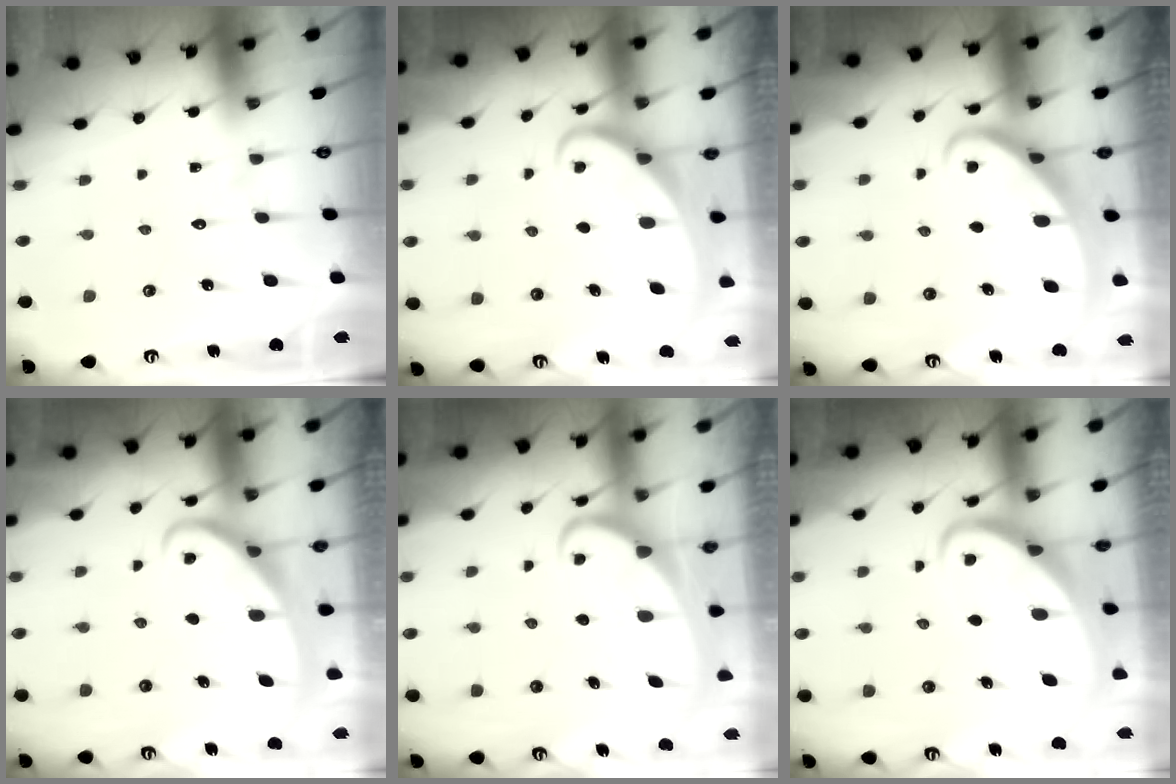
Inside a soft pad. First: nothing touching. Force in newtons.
{"total": 2.1, "press": 2.1, "slide": 0.2}
{"total": 2.3, "press": 2.3, "slide": 0.2}
{"total": 2.8, "press": 2.8, "slide": 0.3}
{"total": 2.0, "press": 2.0, "slide": 0.2}
{"total": 3.1, "press": 3.1, "slide": 0.4}